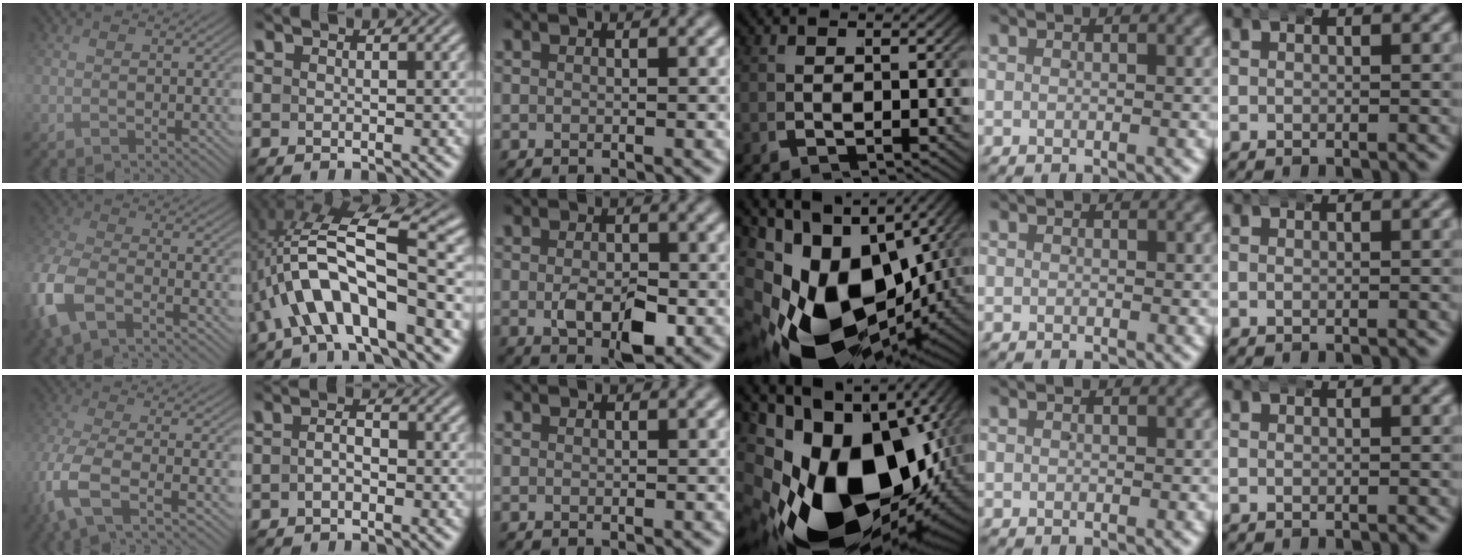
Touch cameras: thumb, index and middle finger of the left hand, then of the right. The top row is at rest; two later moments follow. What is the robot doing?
{"motion": "wrap", "object": "arm wrap"}